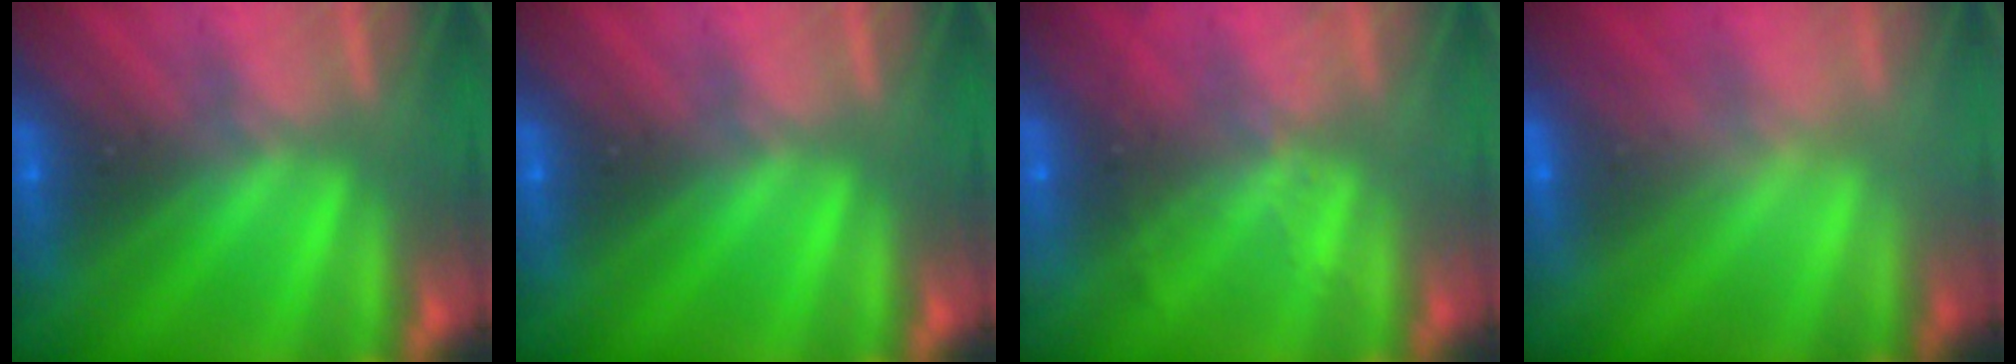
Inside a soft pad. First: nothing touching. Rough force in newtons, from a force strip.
{"total": 0.0}
{"total": 2.2}
{"total": 2.8}